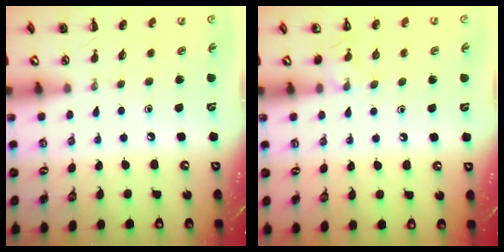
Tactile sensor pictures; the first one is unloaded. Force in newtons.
{"total": 7.2, "press": 7.0, "slide": 1.6}